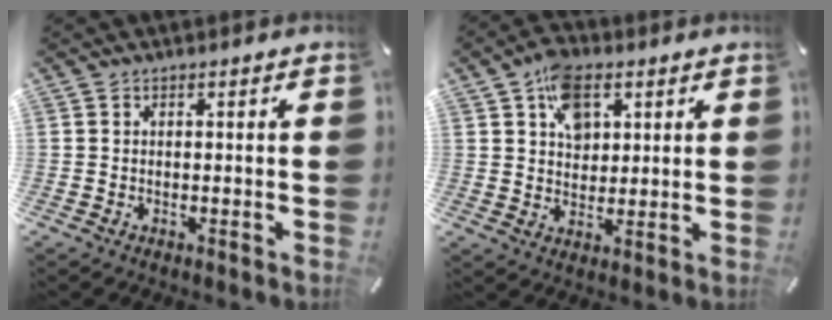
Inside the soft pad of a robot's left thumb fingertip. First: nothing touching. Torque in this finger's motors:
{"motor_torque": [1.42, 1.40, 0.92, -0.97, 0.31]}